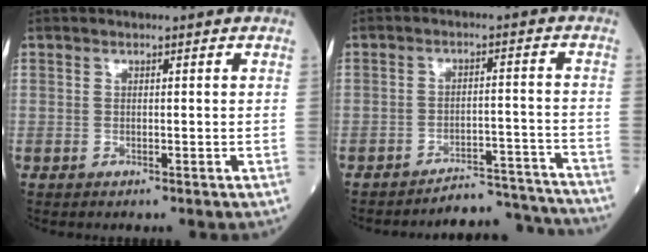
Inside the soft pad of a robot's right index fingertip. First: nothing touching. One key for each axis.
{"total": 10.6, "fx": -10.6, "fy": 0.2, "fz": -0.5, "tx": 0.023, "ty": 0.030, "tz": -0.140}